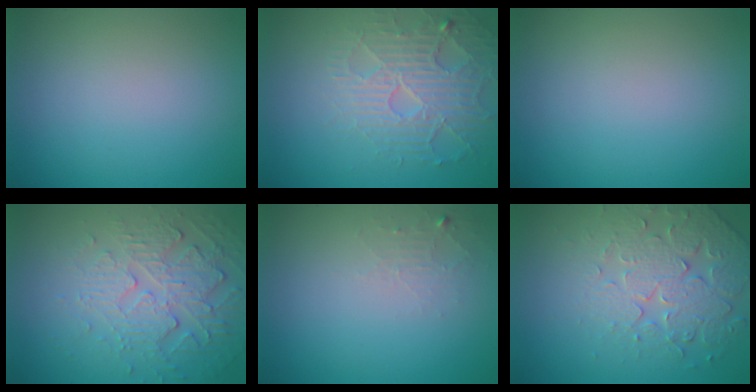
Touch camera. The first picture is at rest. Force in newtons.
{"total": 4.7, "press": 4.1, "slide": 2.4}
{"total": 0.0}
{"total": 5.7, "press": 3.7, "slide": 4.3}
{"total": 1.3, "press": 1.3, "slide": 0.2}
{"total": 4.5, "press": 4.4, "slide": 1.1}